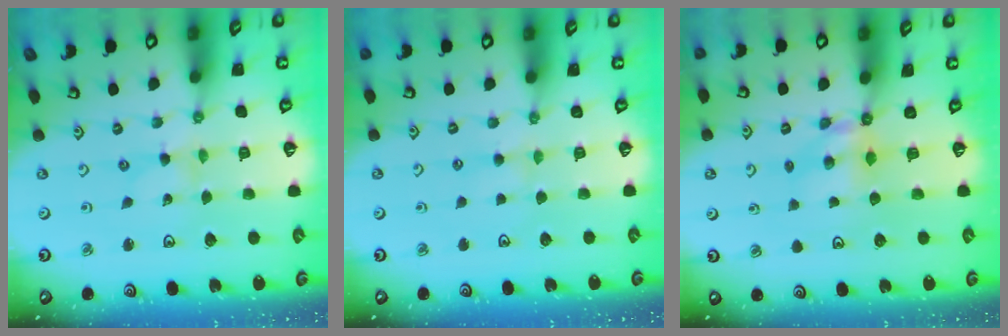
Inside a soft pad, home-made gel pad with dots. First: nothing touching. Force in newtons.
{"total": 3.1, "press": 3.0, "slide": 0.5}
{"total": 5.4, "press": 5.4, "slide": 0.2}